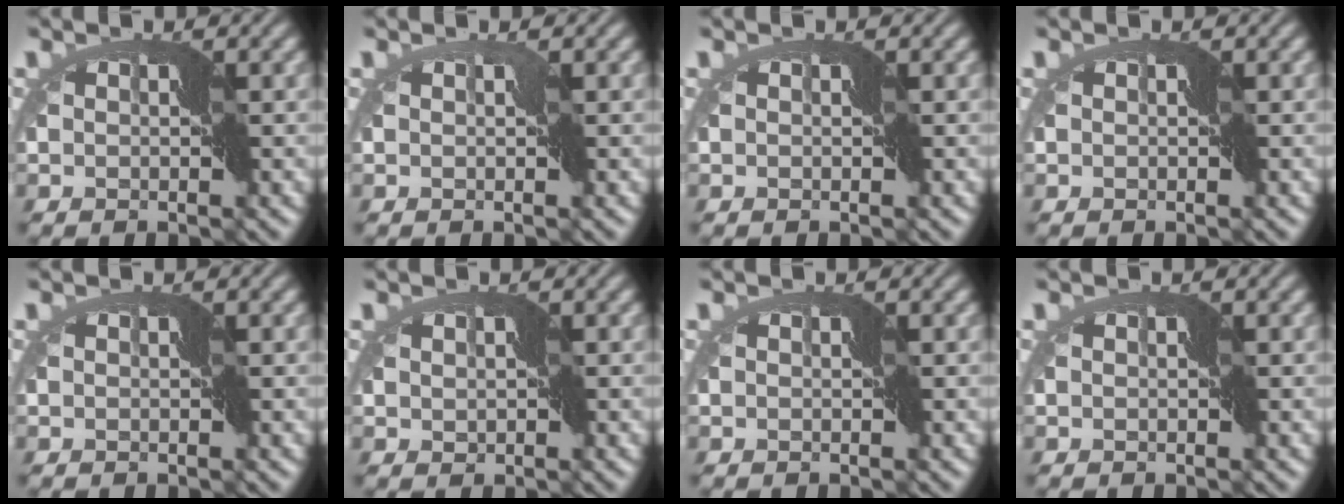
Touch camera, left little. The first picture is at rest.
{"total": 0.0}
{"total": 0.0}
{"total": 0.0}
{"total": 0.0}
{"total": 0.9, "force": [0.1, 0.6, 0.7], "torque": [-0.012, 0.003, 0.004]}
{"total": 0.0}
{"total": 0.0}